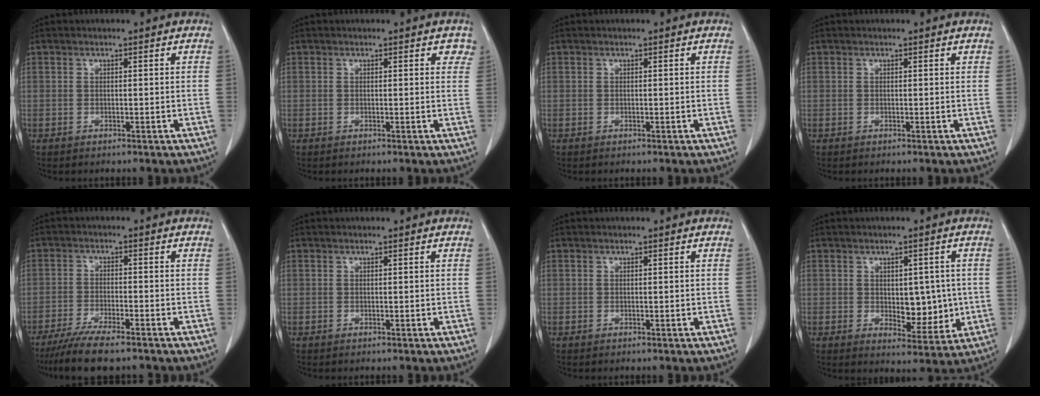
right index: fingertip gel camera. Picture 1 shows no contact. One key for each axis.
{"total": 1.8, "fx": 1.3, "fy": 1.0, "fz": 0.9, "tx": 0.008, "ty": 0.000, "tz": 0.002}
{"total": 0.0}
{"total": 0.0}
{"total": 8.6, "fx": -7.0, "fy": 1.0, "fz": 4.9, "tx": -0.081, "ty": -0.020, "tz": -0.114}
{"total": 0.0}
{"total": 0.0}
{"total": 6.8, "fx": -0.1, "fy": 3.6, "fz": 5.7, "tx": -0.066, "ty": -0.003, "tz": 0.011}